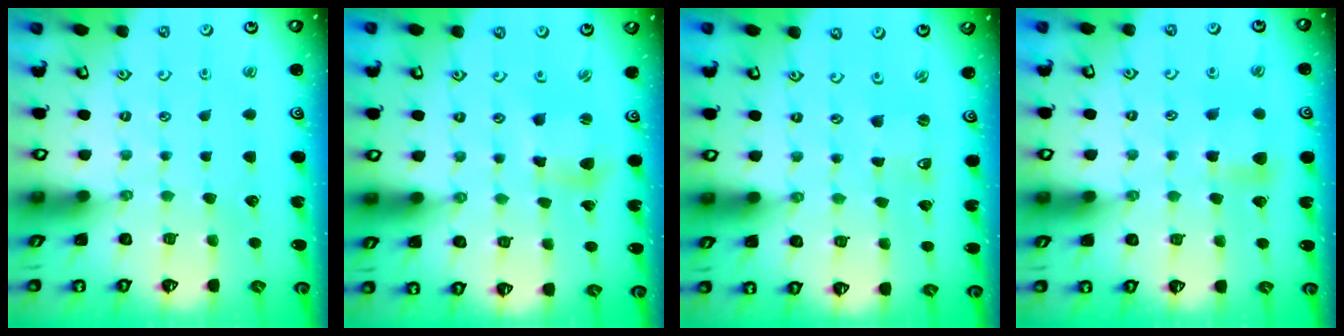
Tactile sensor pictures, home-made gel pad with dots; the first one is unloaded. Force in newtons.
{"total": 5.4, "press": 5.4, "slide": 1.0}
{"total": 0.0}
{"total": 5.5, "press": 5.5, "slide": 0.7}